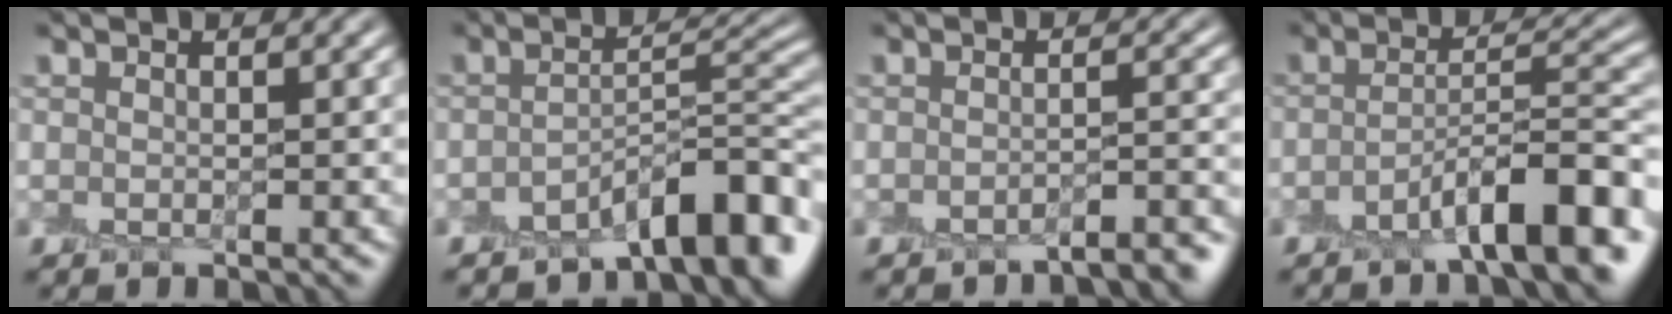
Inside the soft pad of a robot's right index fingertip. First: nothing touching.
{"total": 6.6, "force": [-4.1, 2.0, 4.8], "torque": [-0.053, 0.017, -0.065]}
{"total": 3.5, "force": [-3.0, 0.7, 1.7], "torque": [-0.008, 0.011, -0.047]}
{"total": 7.4, "force": [-4.0, 1.7, 6.0], "torque": [-0.085, 0.017, -0.067]}